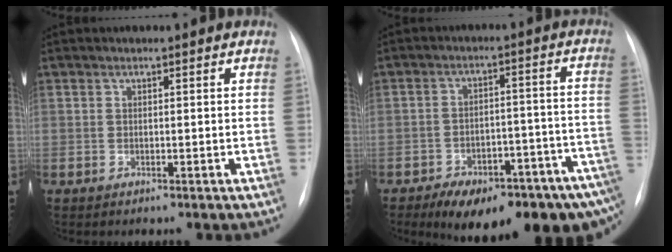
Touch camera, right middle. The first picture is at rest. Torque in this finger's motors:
{"motor_torque": [1.09, -1.05, 0.47, 0.18]}